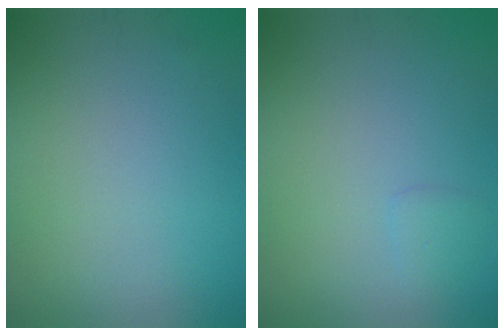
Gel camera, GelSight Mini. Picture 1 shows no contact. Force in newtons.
{"total": 0.8, "press": 0.8, "slide": 0.1}